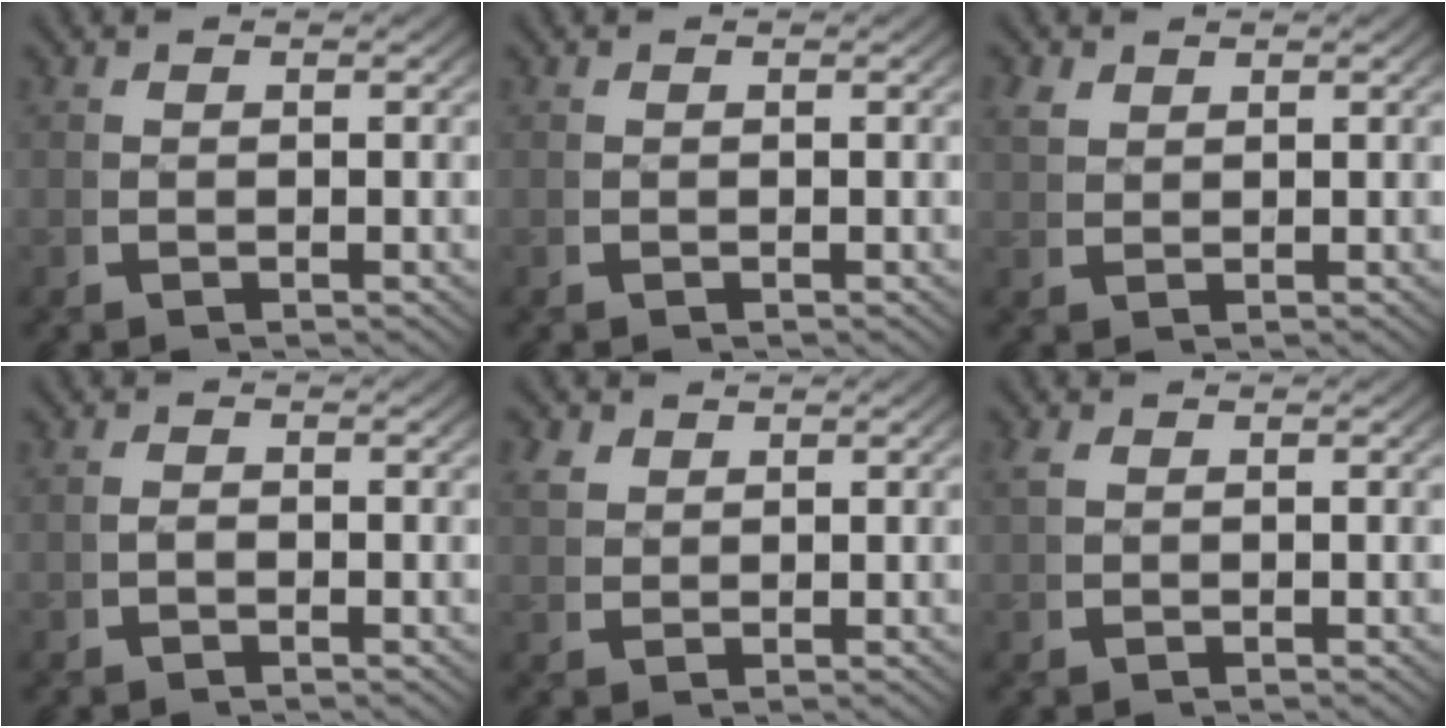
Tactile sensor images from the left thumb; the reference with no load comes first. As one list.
[{"total": 0.0}, {"total": 1.7, "force": [1.5, 0.6, 0.5], "torque": [-0.009, 0.003, 0.037]}, {"total": 0.5, "force": [-0.4, 0.2, 0.3], "torque": [-0.008, -0.005, -0.007]}, {"total": 2.0, "force": [1.7, 0.9, 0.6], "torque": [-0.011, 0.002, 0.038]}, {"total": 0.9, "force": [0.6, 0.4, 0.5], "torque": [-0.016, 0.001, 0.016]}]